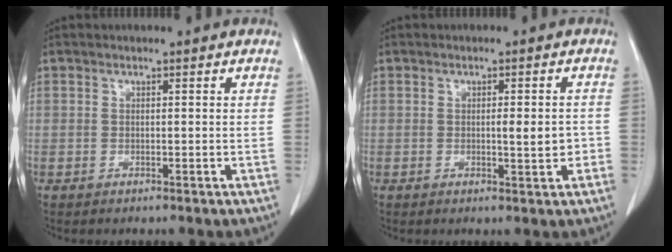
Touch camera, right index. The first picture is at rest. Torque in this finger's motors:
{"motor_torque": [0.16, 0.09, 0.10, 0.04]}